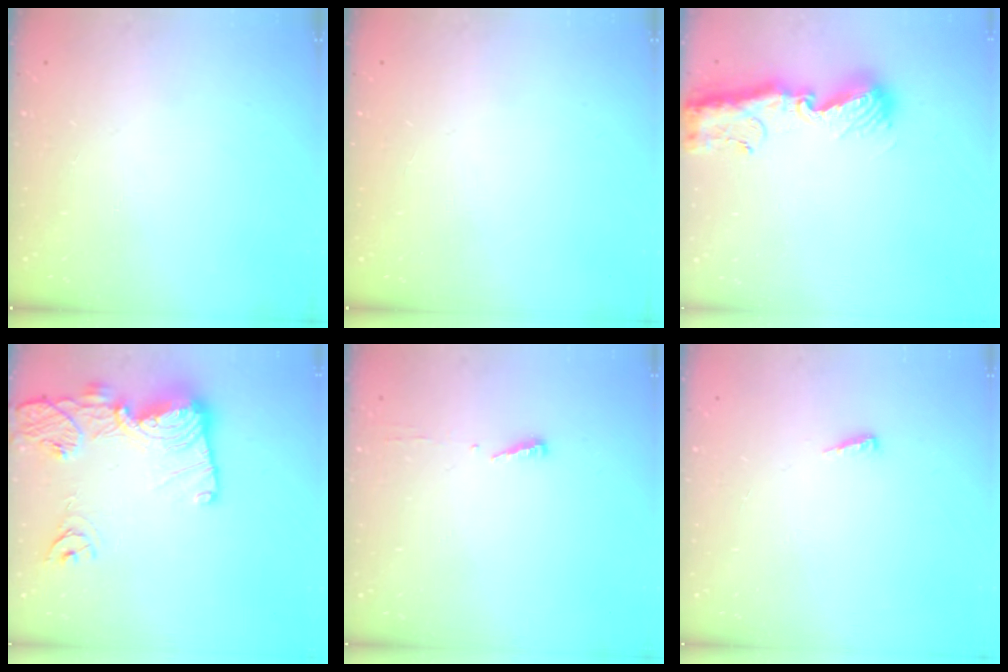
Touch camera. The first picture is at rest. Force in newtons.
{"total": 0.0}
{"total": 12.2, "press": 12.1, "slide": 0.8}
{"total": 18.6, "press": 18.6, "slide": 1.6}
{"total": 3.7, "press": 3.7, "slide": 0.5}
{"total": 5.0, "press": 4.9, "slide": 0.9}